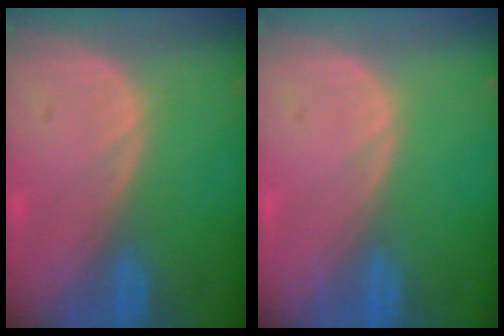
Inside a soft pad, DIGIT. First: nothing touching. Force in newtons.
{"total": 0.0}